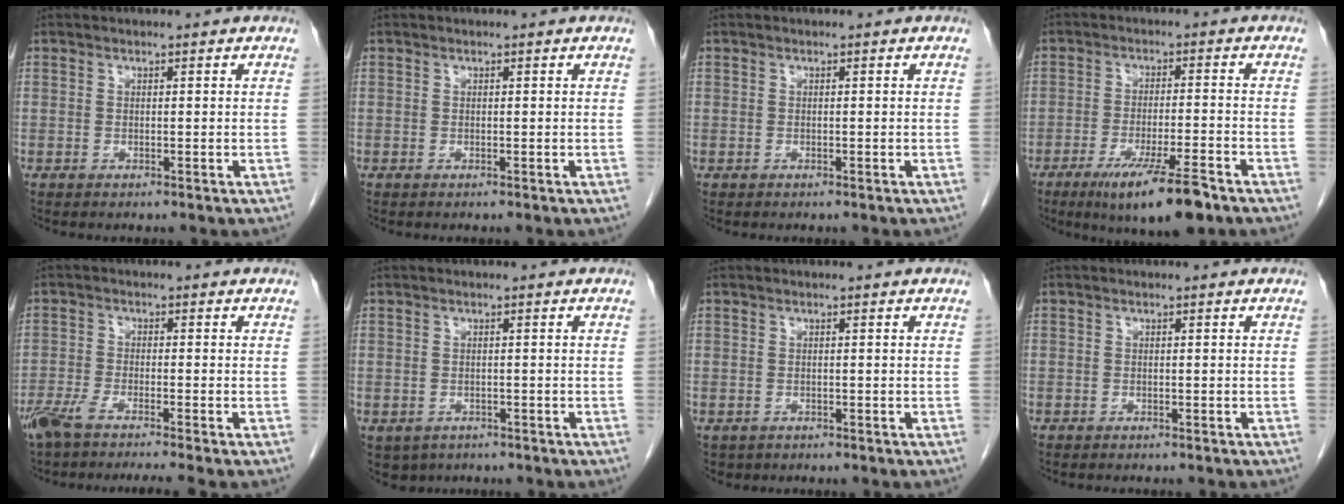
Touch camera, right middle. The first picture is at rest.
{"total": 0.0}
{"total": 0.0}
{"total": 10.6, "force": [-7.0, 1.0, 7.9], "torque": [-0.130, -0.023, -0.110]}
{"total": 7.2, "force": [-5.9, -0.4, 4.1], "torque": [-0.067, -0.013, -0.101]}
{"total": 3.0, "force": [-1.8, 2.3, 0.8], "torque": [-0.012, 0.001, -0.021]}
{"total": 1.7, "force": [-1.0, 1.3, 0.3], "torque": [-0.013, 0.001, -0.010]}
{"total": 1.9, "force": [-1.6, 0.9, 0.4], "torque": [-0.006, 0.001, -0.022]}